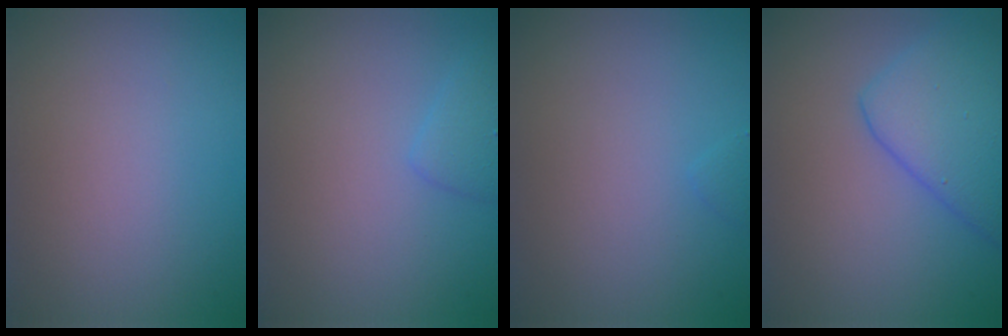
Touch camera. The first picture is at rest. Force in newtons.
{"total": 1.6, "press": 1.6, "slide": 0.1}
{"total": 0.5, "press": 0.5, "slide": 0.0}
{"total": 5.7, "press": 5.7, "slide": 0.3}